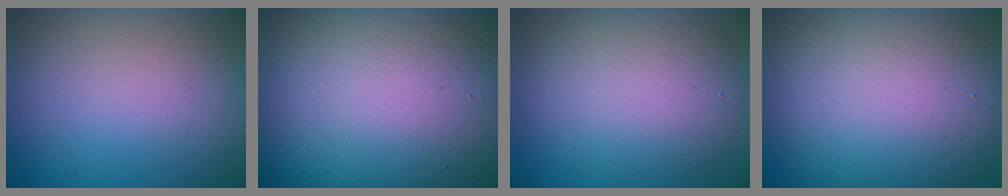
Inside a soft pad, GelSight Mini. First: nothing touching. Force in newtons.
{"total": 22.1, "press": 22.1, "slide": 1.2}
{"total": 6.1, "press": 6.1, "slide": 0.4}
{"total": 9.8, "press": 9.8, "slide": 0.8}